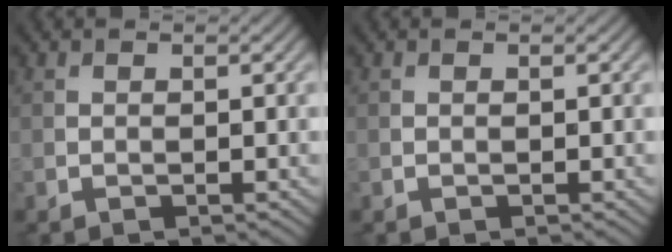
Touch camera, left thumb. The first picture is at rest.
{"total": 0.0}